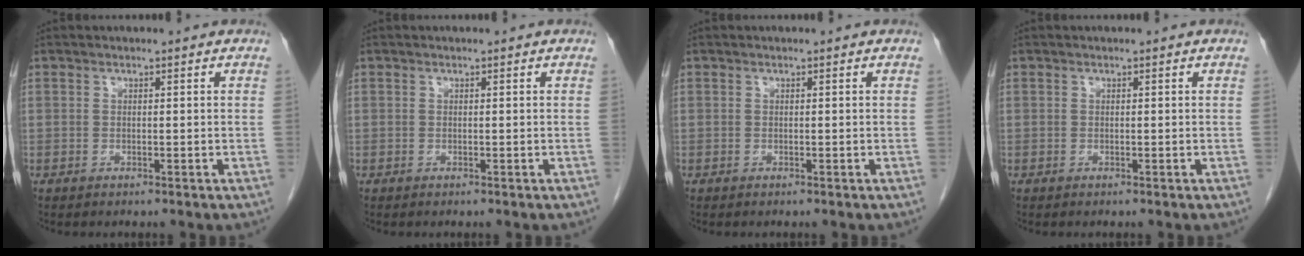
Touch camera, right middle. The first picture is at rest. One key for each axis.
{"total": 0.0}
{"total": 0.0}
{"total": 0.0}